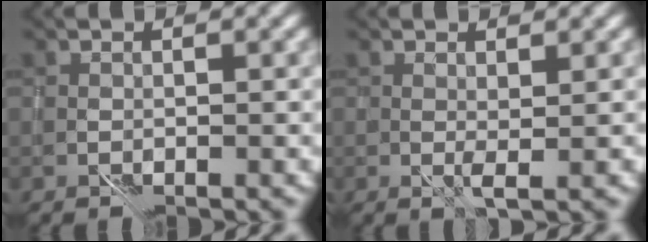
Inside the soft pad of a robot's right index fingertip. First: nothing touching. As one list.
[{"total": 1.7, "force": [1.4, -0.1, 0.9], "torque": [-0.015, 0.006, 0.025]}]